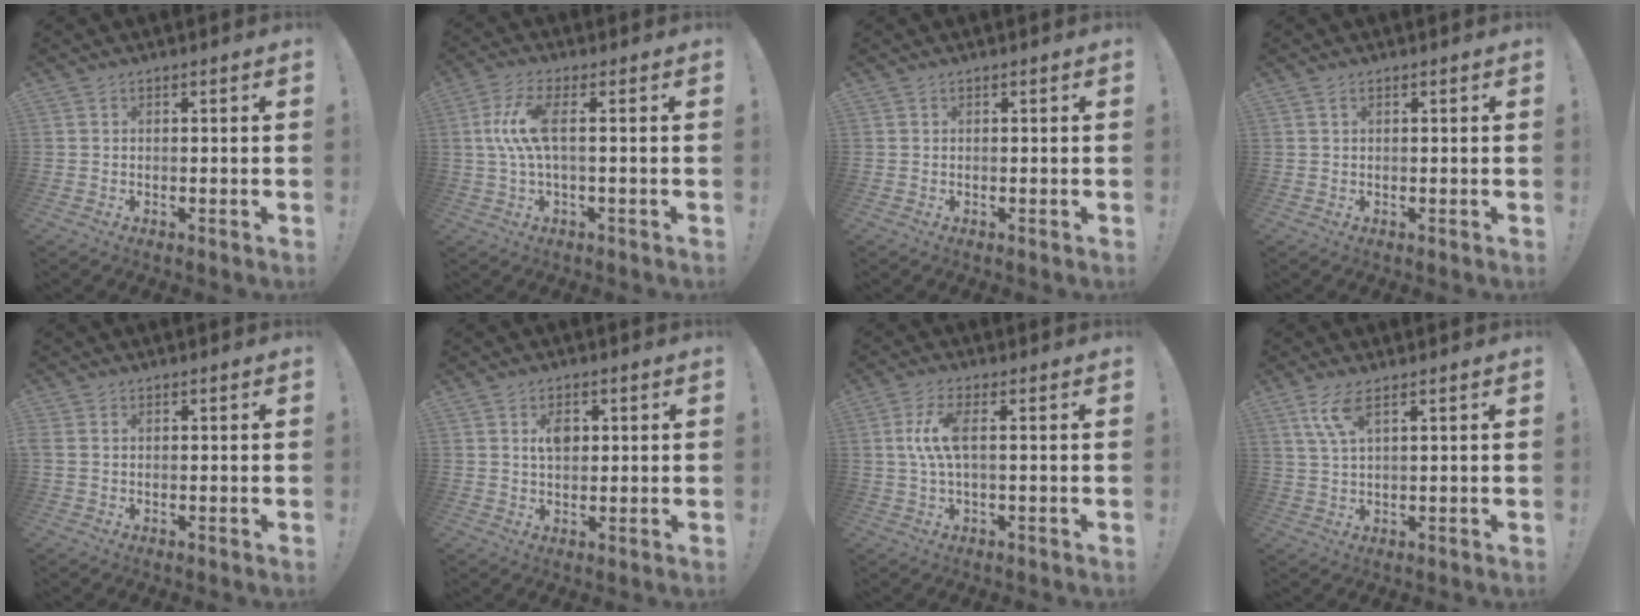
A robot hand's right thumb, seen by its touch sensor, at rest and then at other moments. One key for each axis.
{"total": 9.7, "fx": 0.8, "fy": 2.5, "fz": 9.3, "tx": -0.190, "ty": 0.002, "tz": 0.014}
{"total": 0.0}
{"total": 0.8, "fx": 0.4, "fy": 0.3, "fz": 0.6, "tx": -0.010, "ty": 0.000, "tz": 0.006}
{"total": 0.9, "fx": 0.3, "fy": 0.7, "fz": 0.5, "tx": -0.018, "ty": 0.006, "tz": 0.007}
{"total": 4.7, "fx": 1.4, "fy": 3.1, "fz": 3.3, "tx": -0.050, "ty": -0.001, "tz": 0.020}
{"total": 8.2, "fx": 0.6, "fy": 2.7, "fz": 7.7, "tx": -0.155, "ty": -0.002, "tz": 0.009}
{"total": 6.4, "fx": 3.4, "fy": 1.7, "fz": 5.2, "tx": -0.100, "ty": -0.004, "tz": 0.061}